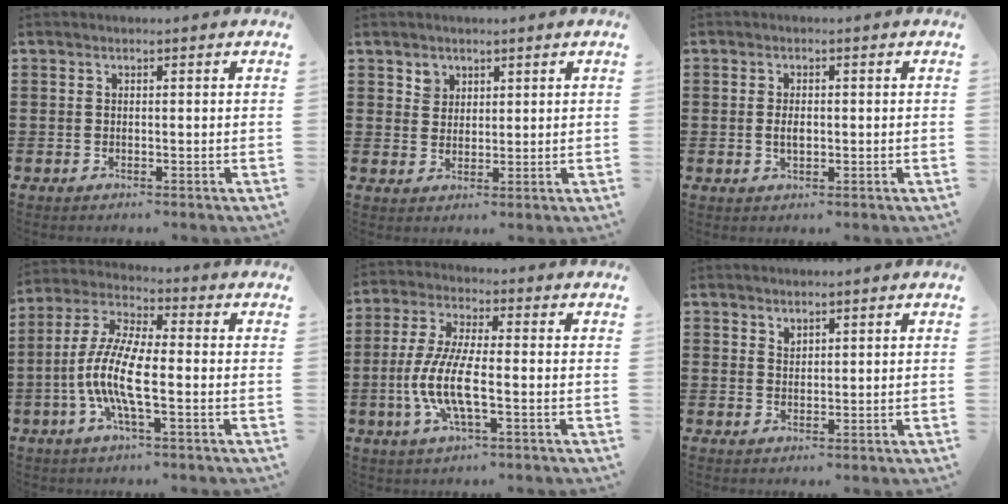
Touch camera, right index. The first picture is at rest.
{"total": 2.5, "force": [1.6, 1.9, 0.1], "torque": [-0.011, 0.007, 0.031]}
{"total": 2.1, "force": [-0.2, 0.9, 1.9], "torque": [-0.036, 0.003, -0.004]}
{"total": 9.4, "force": [-2.6, 2.2, 8.7], "torque": [-0.203, -0.015, -0.058]}
{"total": 8.6, "force": [-2.7, 2.1, 7.9], "torque": [-0.180, -0.017, -0.057]}
{"total": 1.3, "force": [1.3, 0.4, -0.1], "torque": [-0.001, -0.002, 0.026]}